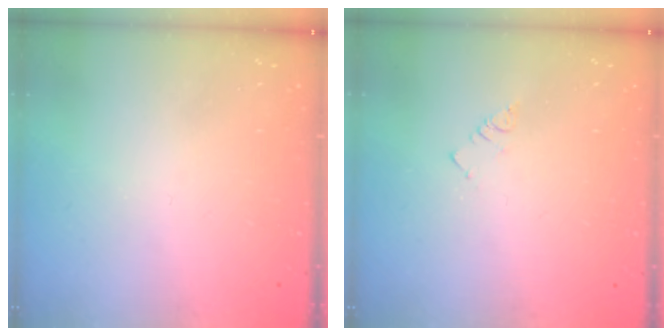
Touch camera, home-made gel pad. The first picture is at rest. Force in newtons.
{"total": 2.9, "press": 2.9, "slide": 0.4}